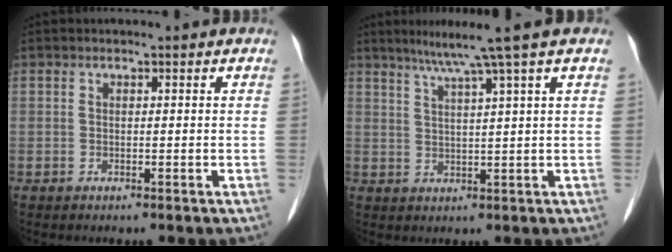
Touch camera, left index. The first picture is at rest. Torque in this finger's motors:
{"motor_torque": [0.02, -0.02, -0.01, 0.00]}